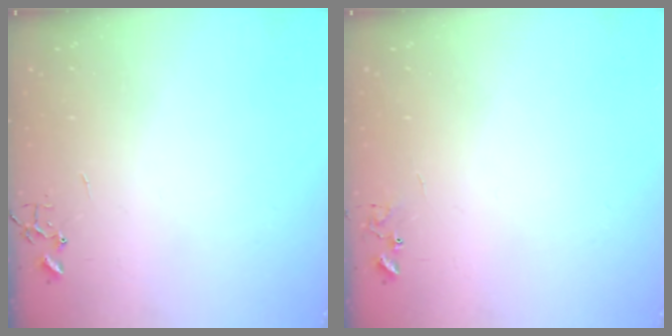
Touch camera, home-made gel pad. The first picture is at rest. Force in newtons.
{"total": 5.9, "press": 5.9, "slide": 0.5}